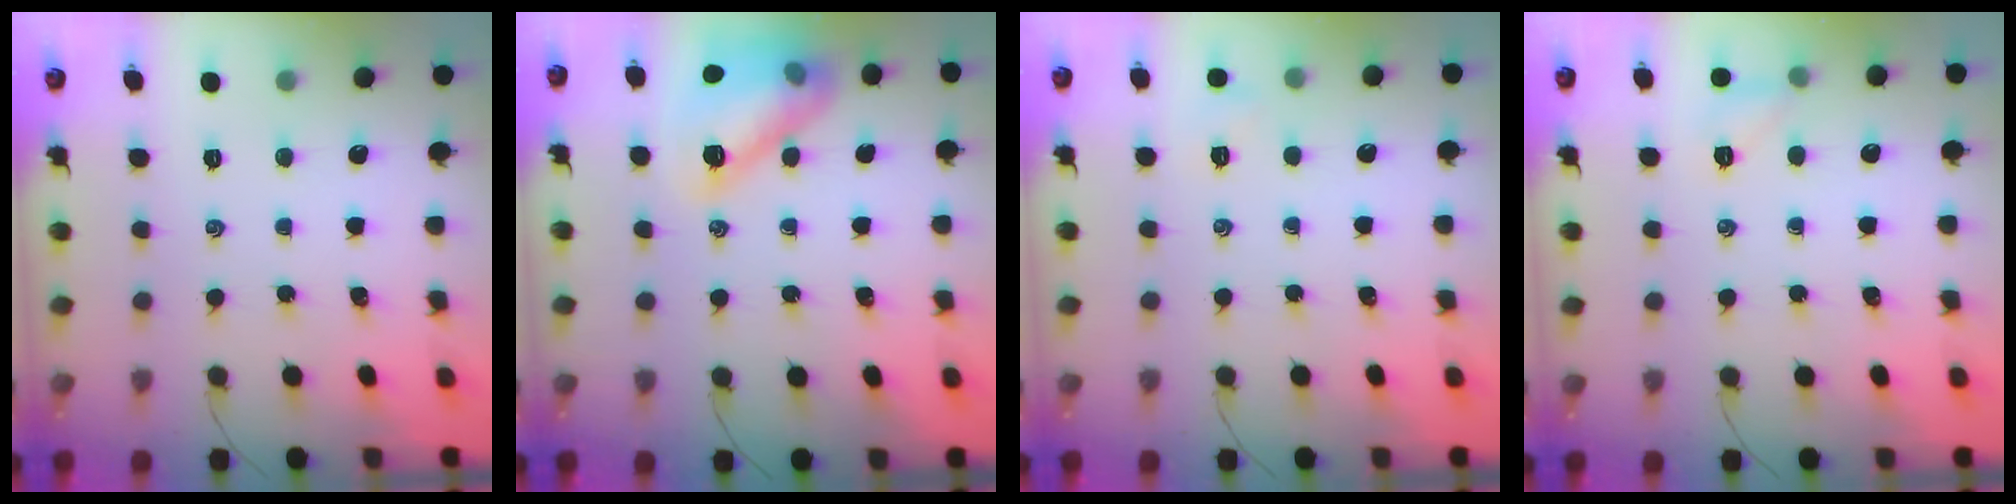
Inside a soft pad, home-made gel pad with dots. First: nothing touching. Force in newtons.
{"total": 13.9, "press": 13.9, "slide": 0.9}
{"total": 4.5, "press": 4.4, "slide": 1.0}
{"total": 6.0, "press": 5.8, "slide": 1.3}